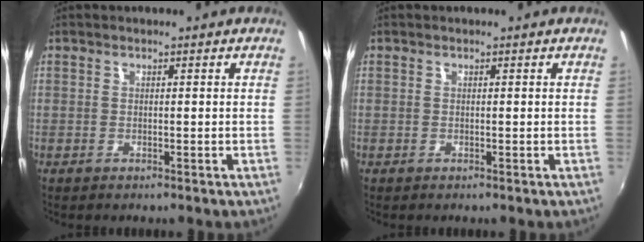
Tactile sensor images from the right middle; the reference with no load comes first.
{"total": 0.0}